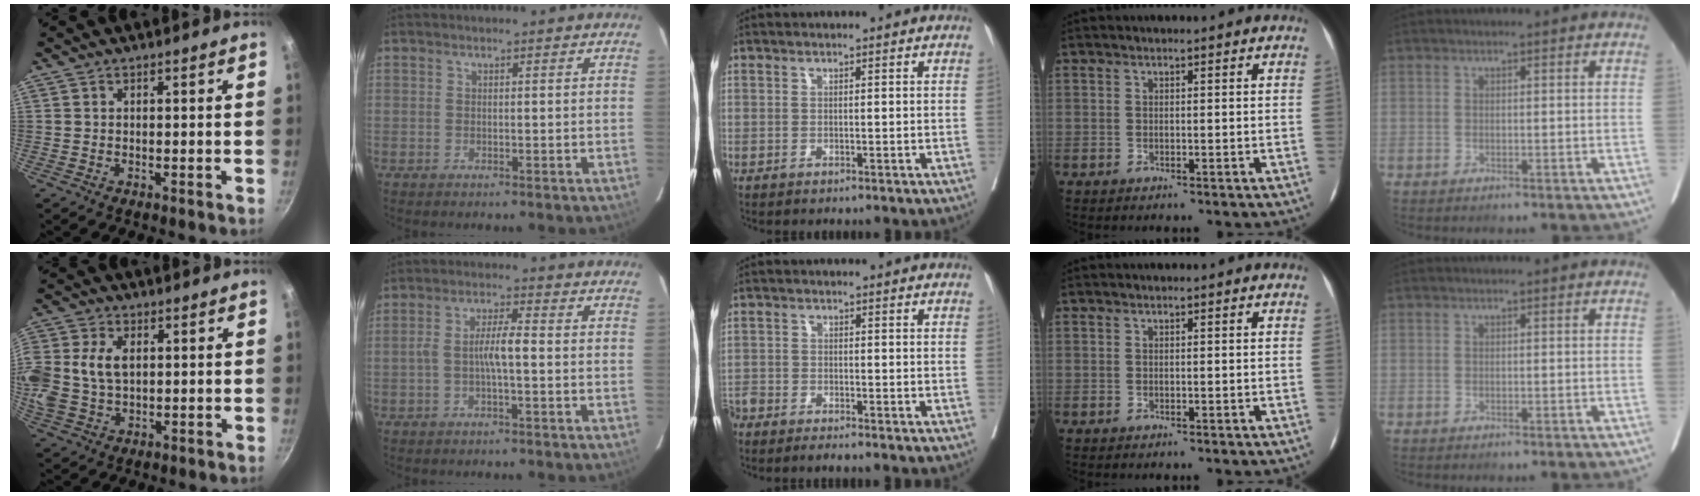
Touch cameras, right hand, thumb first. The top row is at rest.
{"thumb": {"total": 13.8, "force": [1.8, 9.5, 9.9], "torque": [-0.245, 0.004, 0.040]}, "index": {"total": 4.6, "force": [-0.7, 0.7, 4.5], "torque": [-0.087, 0.013, -0.011]}, "middle": {"total": 4.6, "force": [-4.2, 0.6, 1.9], "torque": [-0.031, -0.009, -0.074]}}